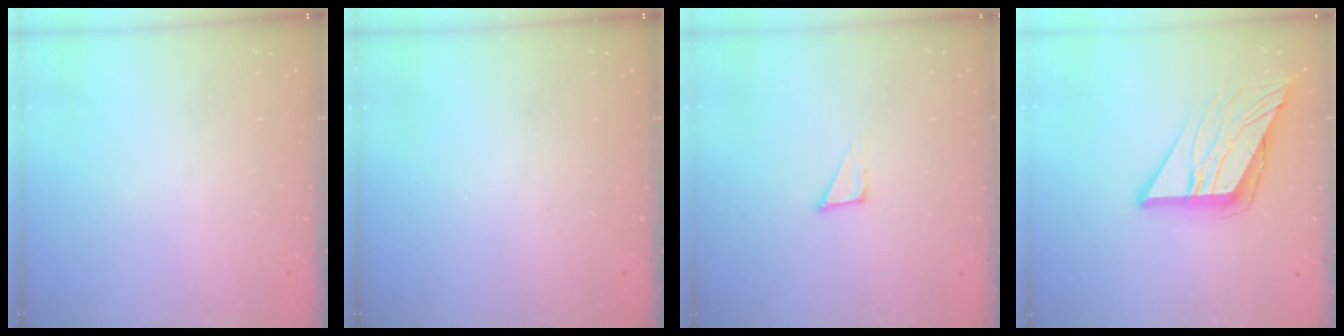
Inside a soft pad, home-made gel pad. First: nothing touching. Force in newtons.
{"total": 0.0}
{"total": 4.4, "press": 4.3, "slide": 0.8}
{"total": 12.8, "press": 12.7, "slide": 1.5}